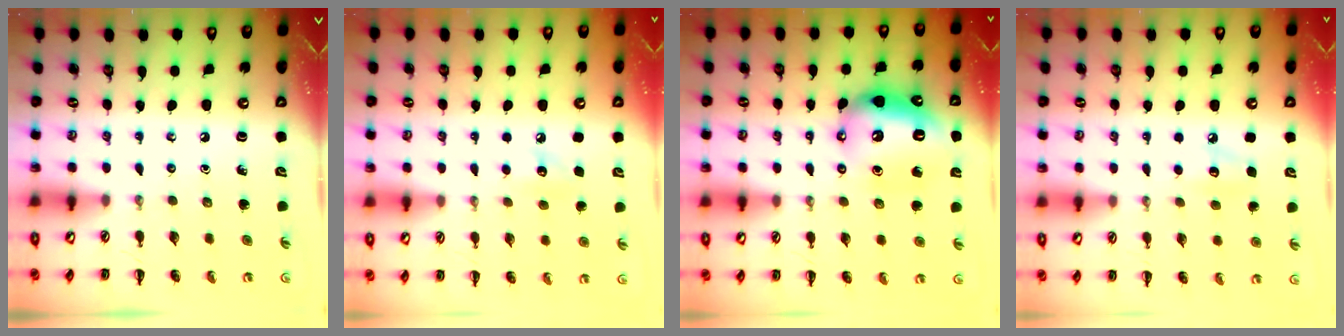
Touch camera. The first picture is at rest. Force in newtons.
{"total": 6.2, "press": 6.0, "slide": 1.6}
{"total": 12.6, "press": 12.5, "slide": 1.5}
{"total": 6.9, "press": 6.7, "slide": 1.7}